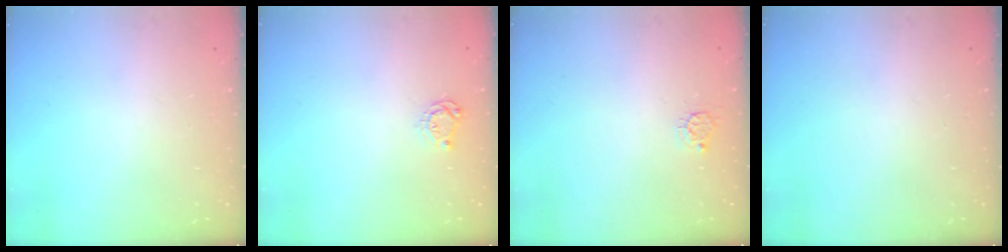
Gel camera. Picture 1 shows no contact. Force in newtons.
{"total": 3.9, "press": 3.9, "slide": 0.5}
{"total": 3.9, "press": 3.9, "slide": 0.4}
{"total": 0.0}